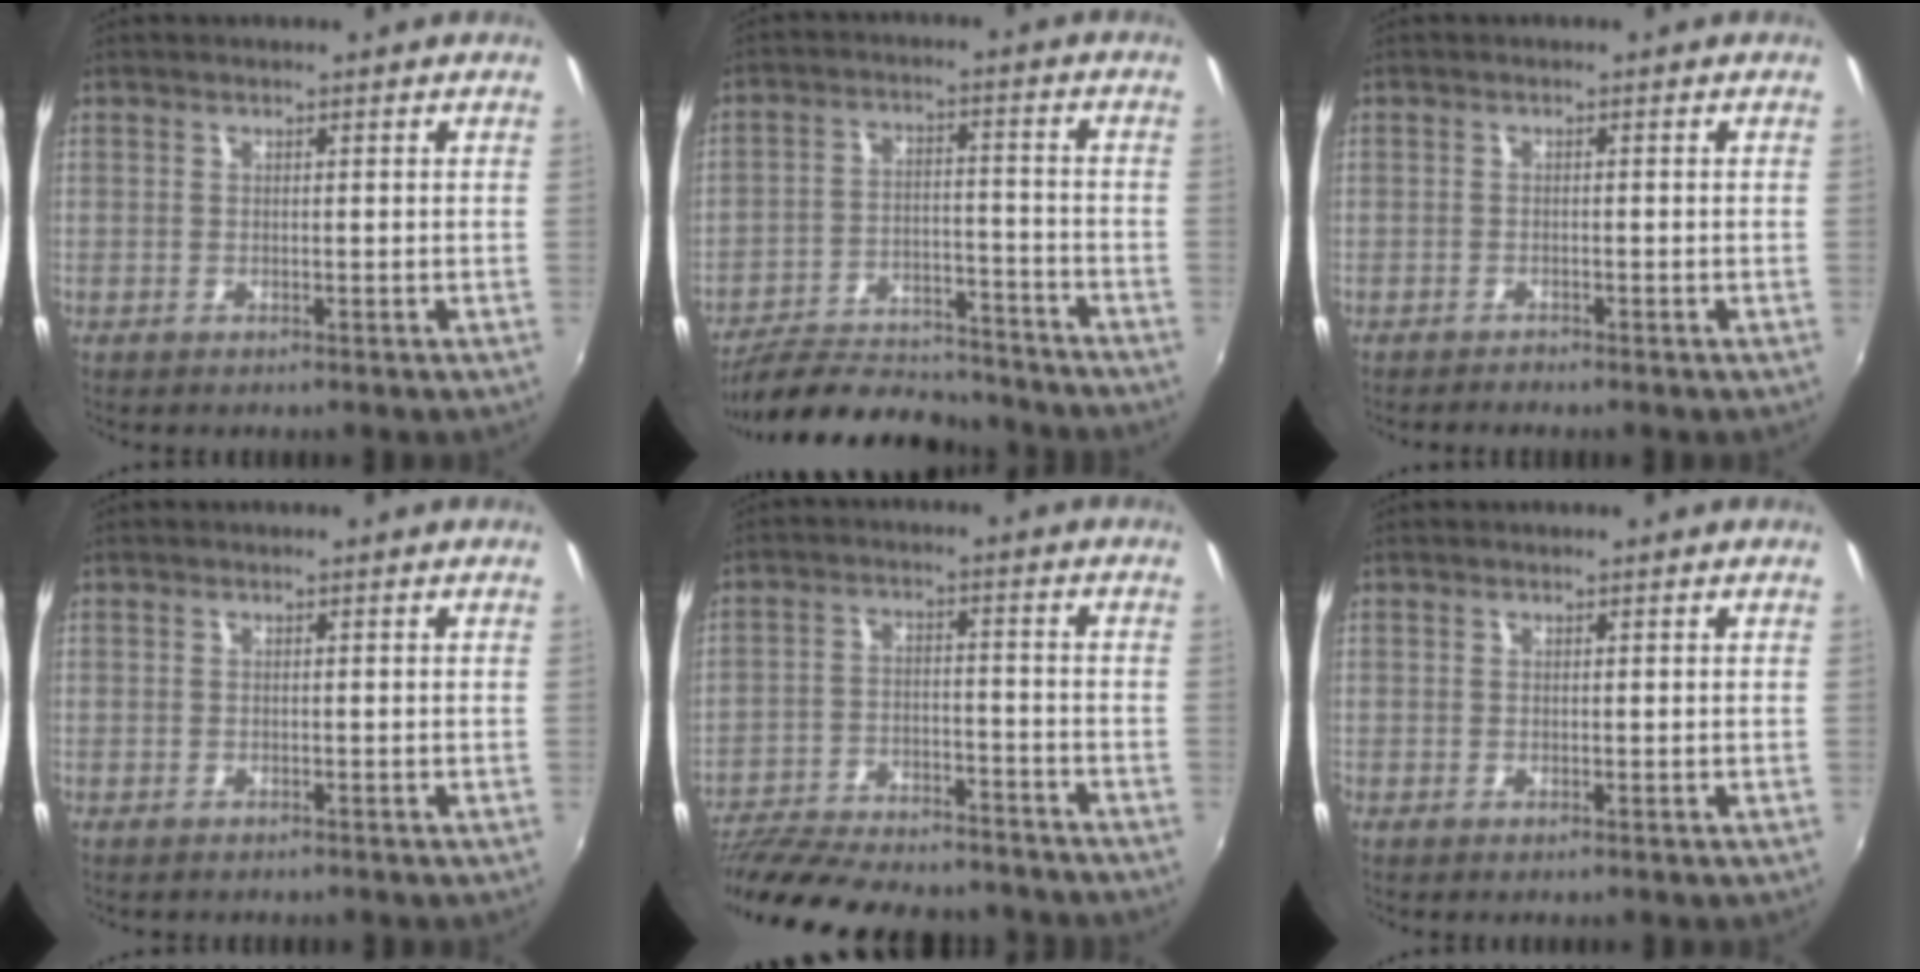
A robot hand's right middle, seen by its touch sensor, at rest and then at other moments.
{"total": 17.8, "force": [-16.0, 4.7, 6.3], "torque": [-0.129, 0.003, -0.236]}
{"total": 1.6, "force": [-1.6, 0.1, 0.1], "torque": [-0.010, -0.007, -0.029]}
{"total": 0.6, "force": [-0.5, 0.3, 0.1], "torque": [-0.005, 0.001, -0.006]}
{"total": 24.1, "force": [-20.8, 6.9, 10.2], "torque": [-0.210, -0.016, -0.303]}
{"total": 0.0}